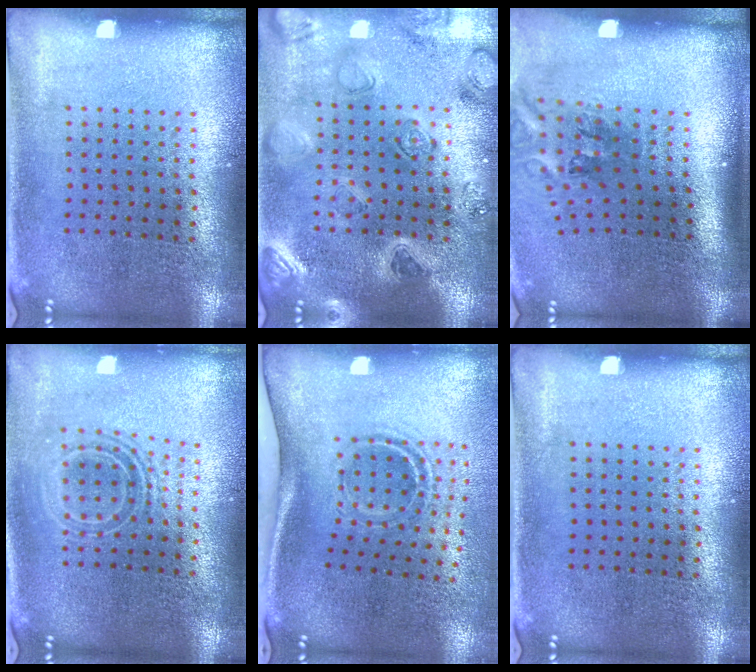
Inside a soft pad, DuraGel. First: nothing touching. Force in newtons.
{"total": 2.3, "press": 2.3, "slide": 0.1}
{"total": 2.0, "press": 1.2, "slide": 1.6}
{"total": 1.7, "press": 1.3, "slide": 1.0}
{"total": 2.1, "press": 1.2, "slide": 1.7}
{"total": 0.0}